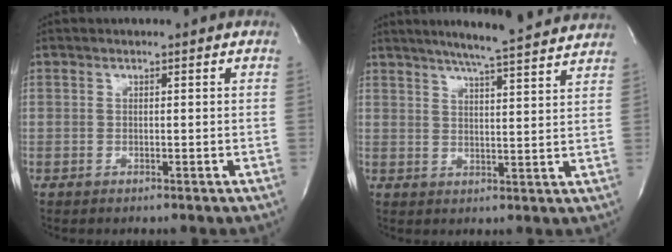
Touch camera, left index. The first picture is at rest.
{"total": 14.0, "force": [12.4, 0.0, 6.3], "torque": [-0.104, 0.008, 0.159]}